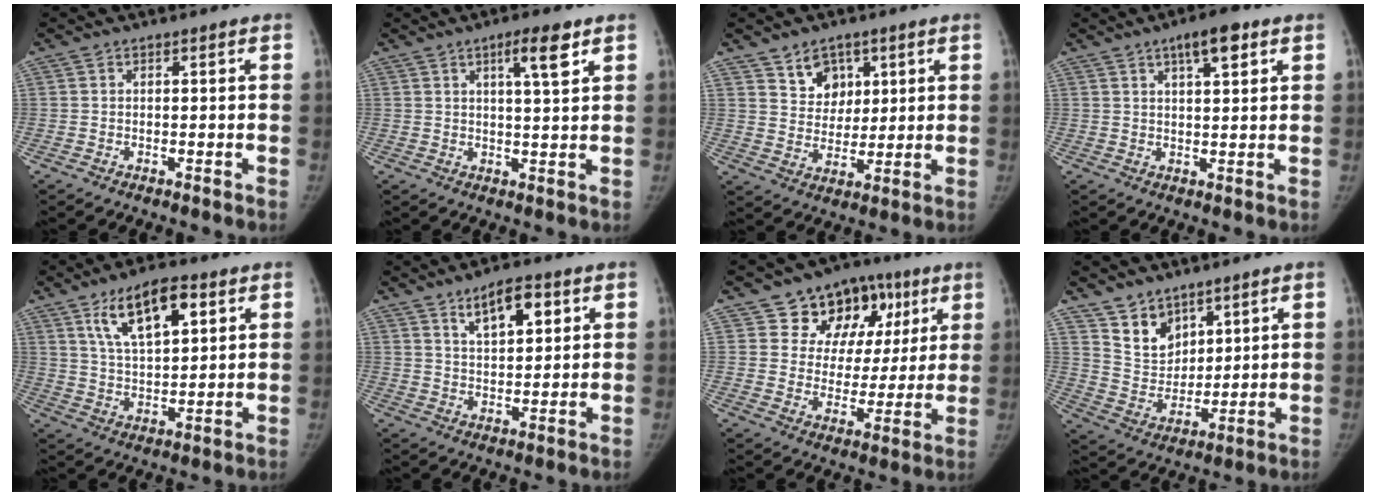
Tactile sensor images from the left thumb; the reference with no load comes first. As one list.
[{"total": 5.8, "force": [3.1, 0.9, 4.8], "torque": [-0.072, -0.014, 0.049]}, {"total": 7.1, "force": [4.0, 5.4, 2.2], "torque": [-0.001, -0.027, 0.076]}, {"total": 5.9, "force": [3.3, 1.8, 4.5], "torque": [-0.061, -0.009, 0.048]}, {"total": 12.0, "force": [5.8, 5.2, 9.1], "torque": [-0.135, -0.018, 0.106]}, {"total": 7.9, "force": [4.0, 3.5, 5.8], "torque": [-0.074, -0.019, 0.067]}, {"total": 15.7, "force": [7.6, 11.6, 7.3], "torque": [-0.043, -0.006, 0.115]}, {"total": 8.7, "force": [6.3, 5.6, 2.3], "torque": [-0.008, -0.053, 0.131]}]